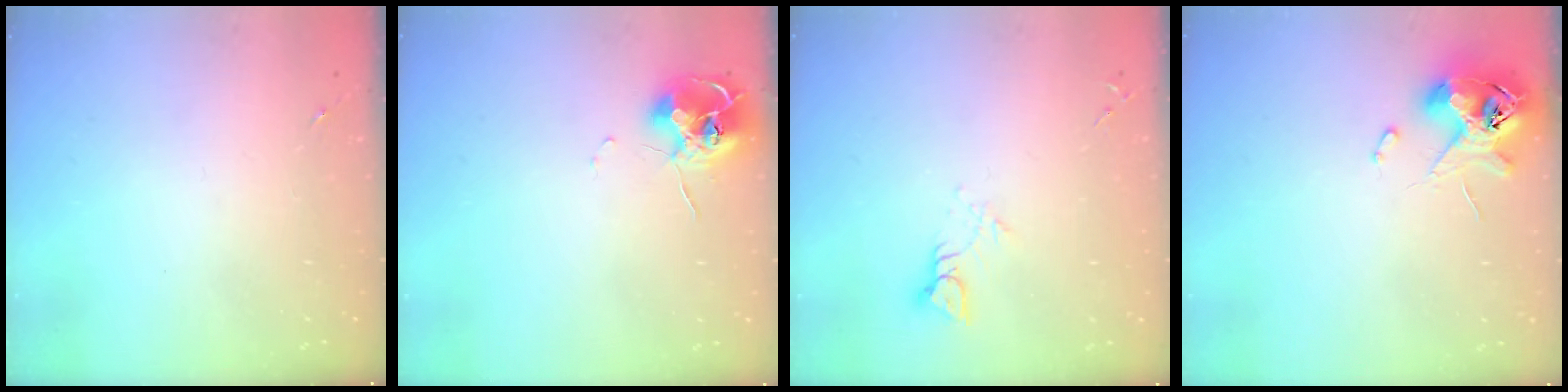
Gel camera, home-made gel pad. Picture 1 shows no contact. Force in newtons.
{"total": 10.4, "press": 10.4, "slide": 0.9}
{"total": 4.4, "press": 4.4, "slide": 0.3}
{"total": 11.8, "press": 11.6, "slide": 1.9}